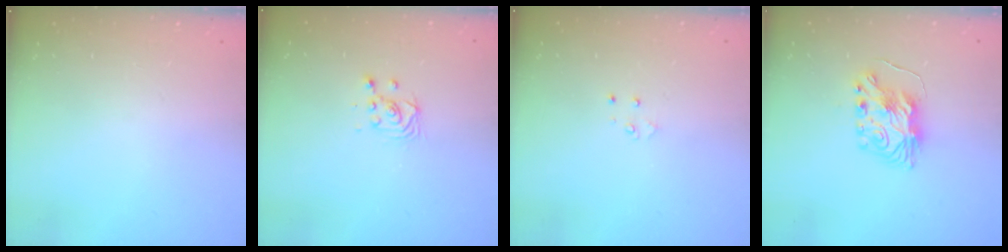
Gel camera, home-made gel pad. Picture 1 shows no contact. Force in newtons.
{"total": 3.2, "press": 3.2, "slide": 0.6}
{"total": 3.3, "press": 3.2, "slide": 0.4}
{"total": 8.1, "press": 8.0, "slide": 0.8}